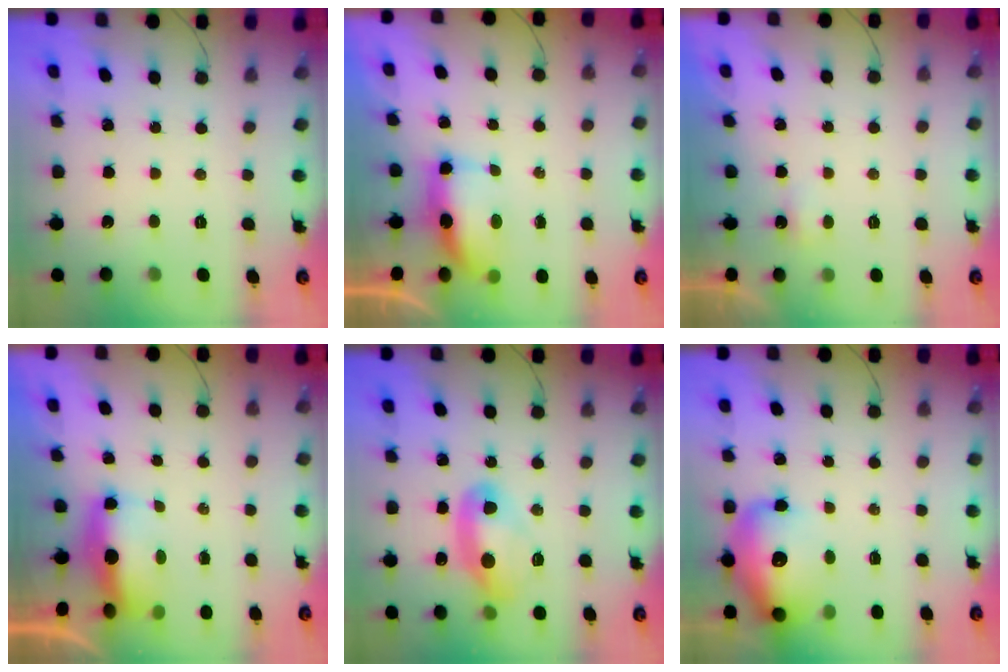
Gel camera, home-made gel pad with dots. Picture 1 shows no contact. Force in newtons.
{"total": 7.7, "press": 7.4, "slide": 2.0}
{"total": 1.6, "press": 1.5, "slide": 0.6}
{"total": 6.0, "press": 5.9, "slide": 1.0}
{"total": 11.1, "press": 10.9, "slide": 2.2}
{"total": 16.8, "press": 16.5, "slide": 3.2}